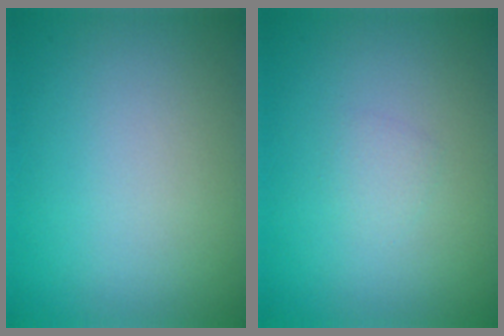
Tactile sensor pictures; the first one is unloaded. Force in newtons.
{"total": 0.8, "press": 0.8, "slide": 0.1}